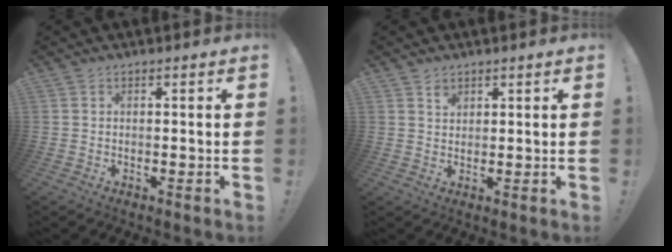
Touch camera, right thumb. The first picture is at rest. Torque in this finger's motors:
{"motor_torque": [0.40, 0.62, 0.07, -0.14, 0.00]}